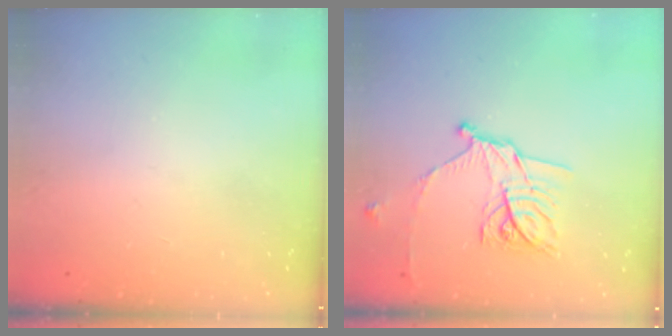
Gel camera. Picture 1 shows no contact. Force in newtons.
{"total": 13.5, "press": 13.5, "slide": 0.1}